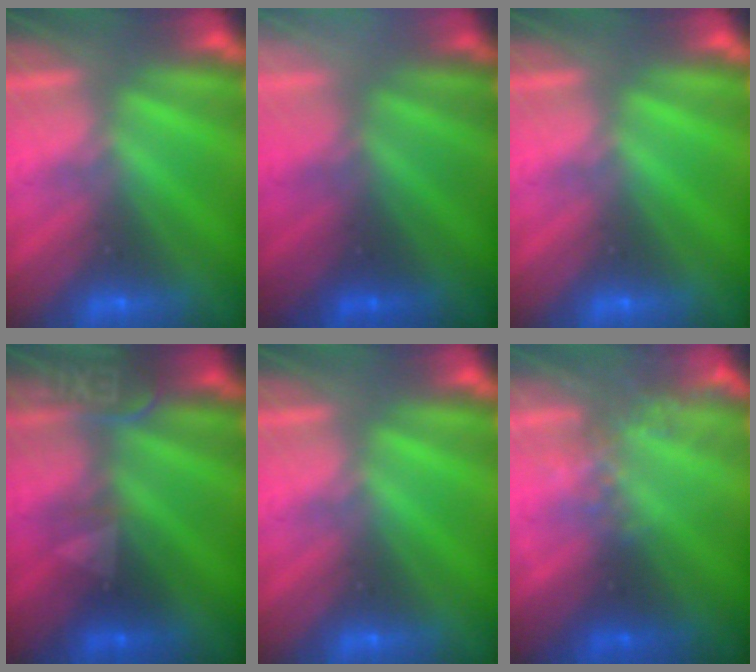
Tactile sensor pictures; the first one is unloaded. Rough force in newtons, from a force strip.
{"total": 2.7}
{"total": 0.0}
{"total": 2.4}
{"total": 0.0}
{"total": 2.4}